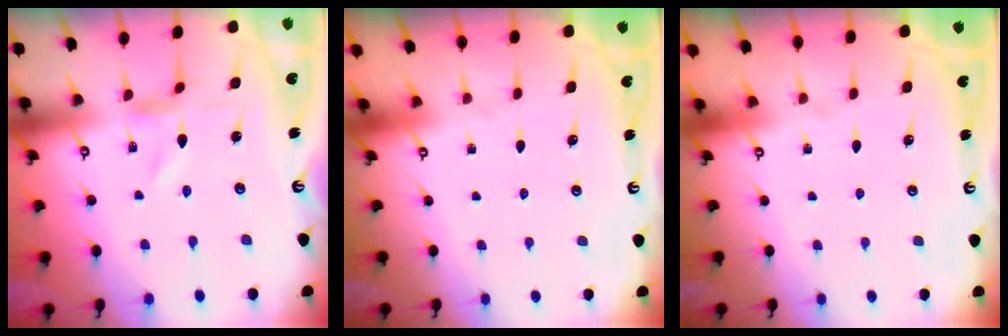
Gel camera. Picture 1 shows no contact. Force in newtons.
{"total": 0.0}
{"total": 0.0}